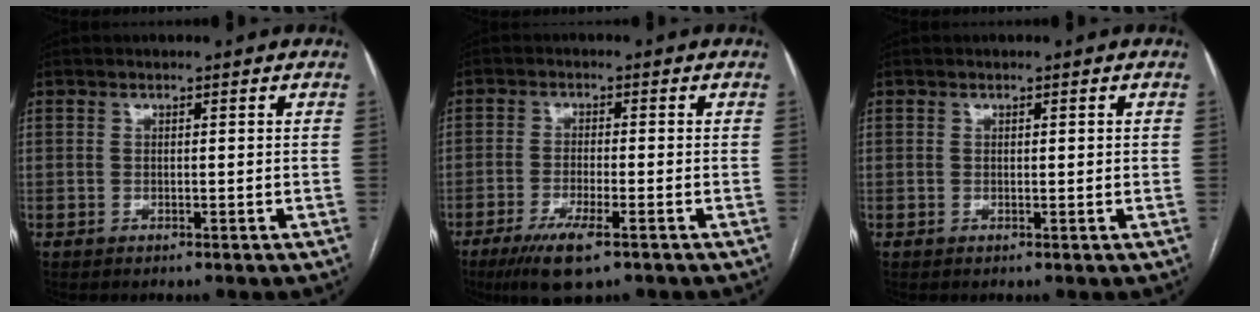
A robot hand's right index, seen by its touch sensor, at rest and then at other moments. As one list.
[{"total": 7.3, "force": [-4.4, 1.0, 5.7], "torque": [-0.109, -0.018, -0.076]}, {"total": 0.7, "force": [0.1, 0.2, 0.7], "torque": [-0.011, 0.000, 0.002]}]